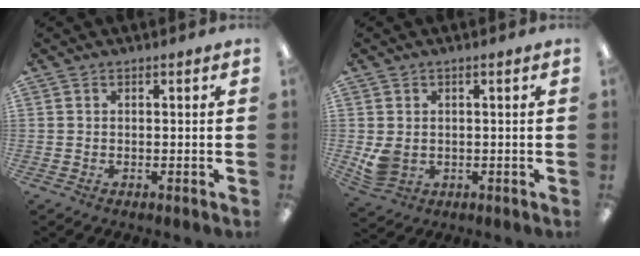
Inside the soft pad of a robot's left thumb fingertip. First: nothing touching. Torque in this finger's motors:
{"motor_torque": [-0.05, 0.14, 0.20, -0.03, 0.06]}